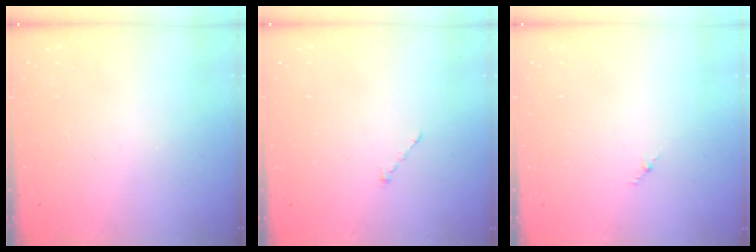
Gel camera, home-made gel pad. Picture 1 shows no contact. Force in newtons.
{"total": 1.0, "press": 0.9, "slide": 0.3}
{"total": 1.2, "press": 1.1, "slide": 0.6}